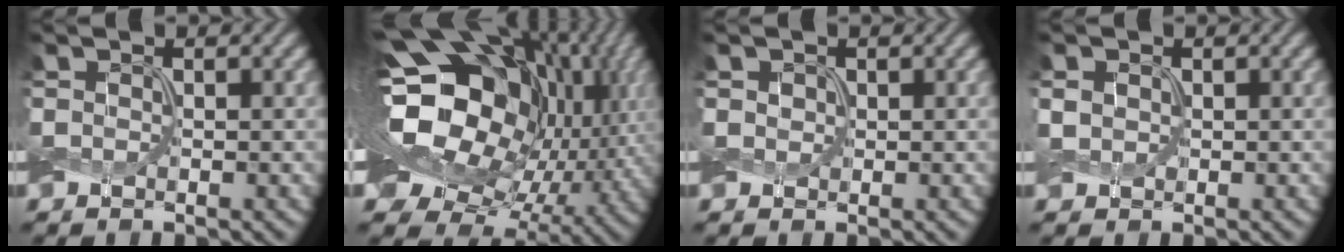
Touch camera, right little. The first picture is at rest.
{"total": 20.3, "force": [2.4, 15.5, 12.9], "torque": [-0.262, 0.008, 0.052]}
{"total": 0.7, "force": [-0.1, 0.6, 0.1], "torque": [-0.015, 0.002, 0.005]}
{"total": 0.8, "force": [-0.2, 0.8, 0.2], "torque": [-0.019, 0.001, 0.001]}